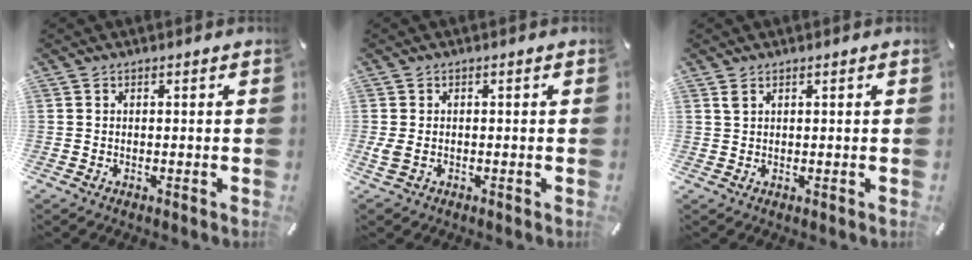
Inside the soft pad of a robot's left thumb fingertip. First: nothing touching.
{"total": 2.4, "force": [-0.4, 1.7, 1.6], "torque": [-0.038, -0.001, -0.006]}
{"total": 1.4, "force": [0.9, 0.8, 0.6], "torque": [-0.007, -0.005, 0.017]}